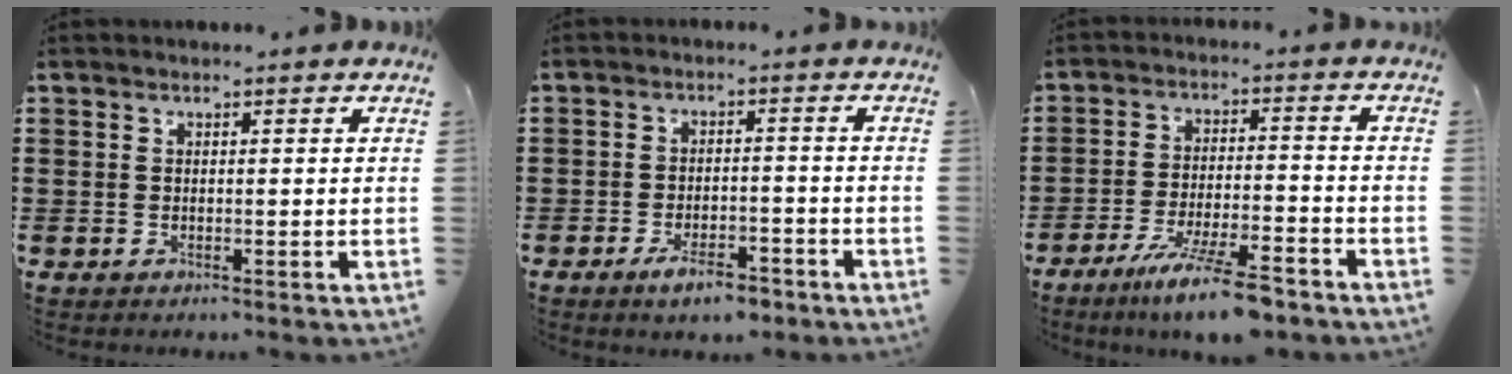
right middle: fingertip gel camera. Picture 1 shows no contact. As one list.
[{"total": 4.8, "force": [-3.7, 1.3, 2.6], "torque": [-0.048, 0.001, -0.069]}, {"total": 9.6, "force": [-7.4, 1.0, 6.0], "torque": [-0.112, -0.002, -0.137]}]